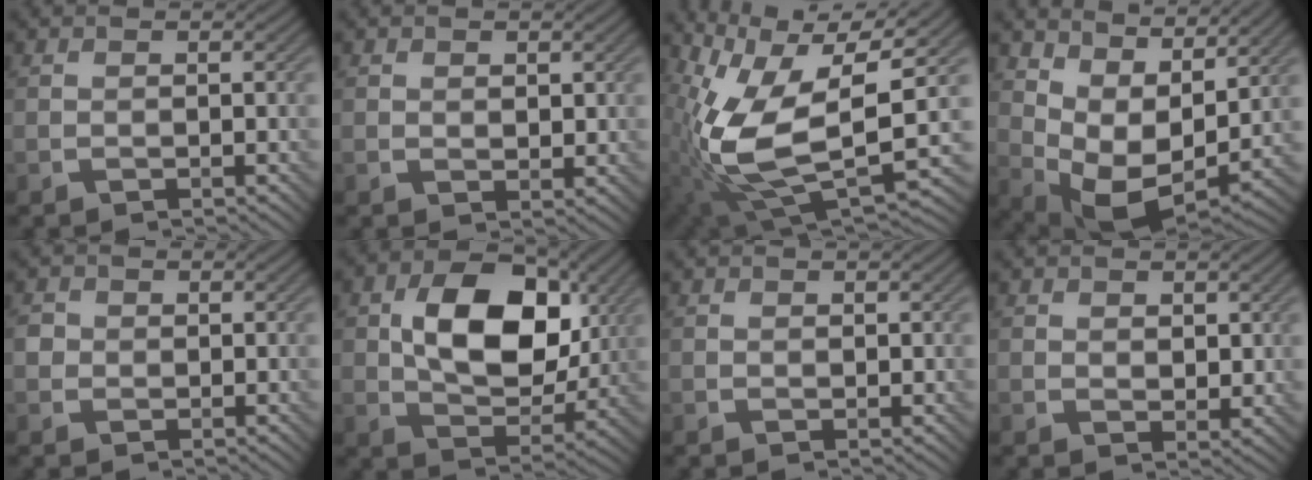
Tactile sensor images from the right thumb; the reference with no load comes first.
{"total": 1.5, "force": [0.8, 1.1, 0.6], "torque": [-0.014, -0.005, 0.015]}
{"total": 14.9, "force": [0.8, 7.4, 12.9], "torque": [-0.265, -0.021, 0.019]}
{"total": 11.5, "force": [4.8, 6.3, 8.3], "torque": [-0.166, -0.015, 0.097]}
{"total": 1.8, "force": [0.1, 1.7, 0.5], "torque": [-0.013, -0.002, -0.001]}
{"total": 12.7, "force": [2.6, 8.6, 9.0], "torque": [-0.157, -0.003, 0.045]}
{"total": 0.6, "force": [0.3, 0.4, 0.2], "torque": [-0.002, -0.004, 0.005]}
{"total": 2.4, "force": [1.2, 1.8, 1.2], "torque": [-0.028, -0.007, 0.020]}